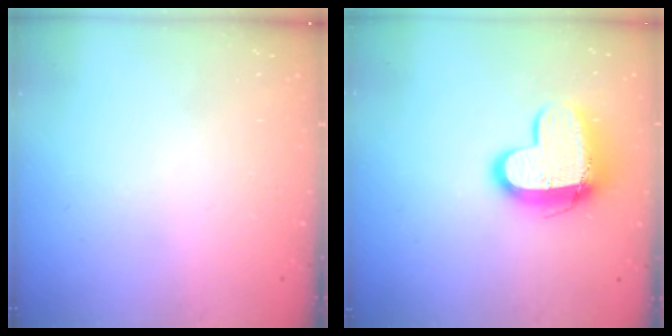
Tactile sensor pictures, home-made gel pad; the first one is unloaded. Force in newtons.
{"total": 13.1, "press": 13.0, "slide": 1.1}